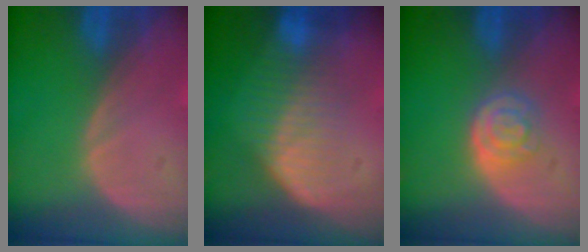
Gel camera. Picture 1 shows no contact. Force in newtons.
{"total": 6.7, "press": 6.3, "slide": 2.3}
{"total": 4.0, "press": 3.6, "slide": 1.7}